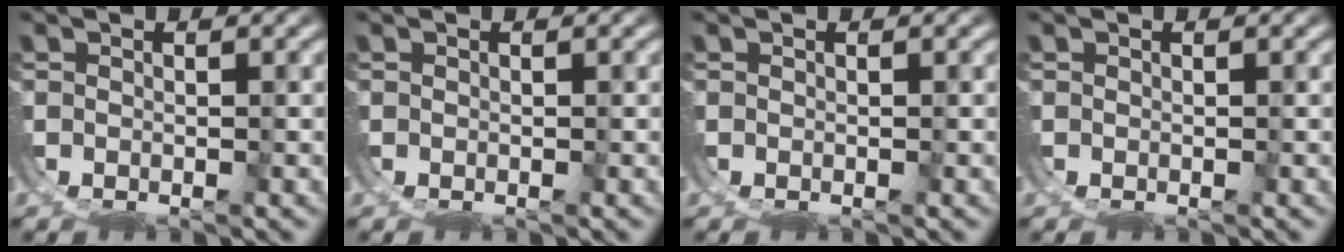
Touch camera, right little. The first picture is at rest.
{"total": 0.0}
{"total": 0.0}
{"total": 0.0}